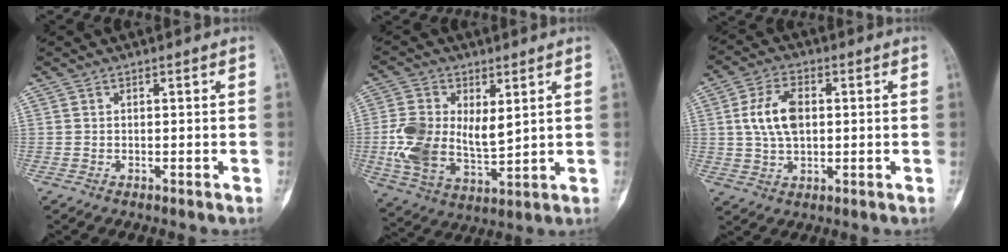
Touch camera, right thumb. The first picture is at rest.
{"total": 13.6, "force": [1.9, 8.2, 10.6], "torque": [-0.194, -0.014, 0.043]}
{"total": 8.8, "force": [1.2, 5.2, 7.1], "torque": [-0.132, 0.005, 0.023]}